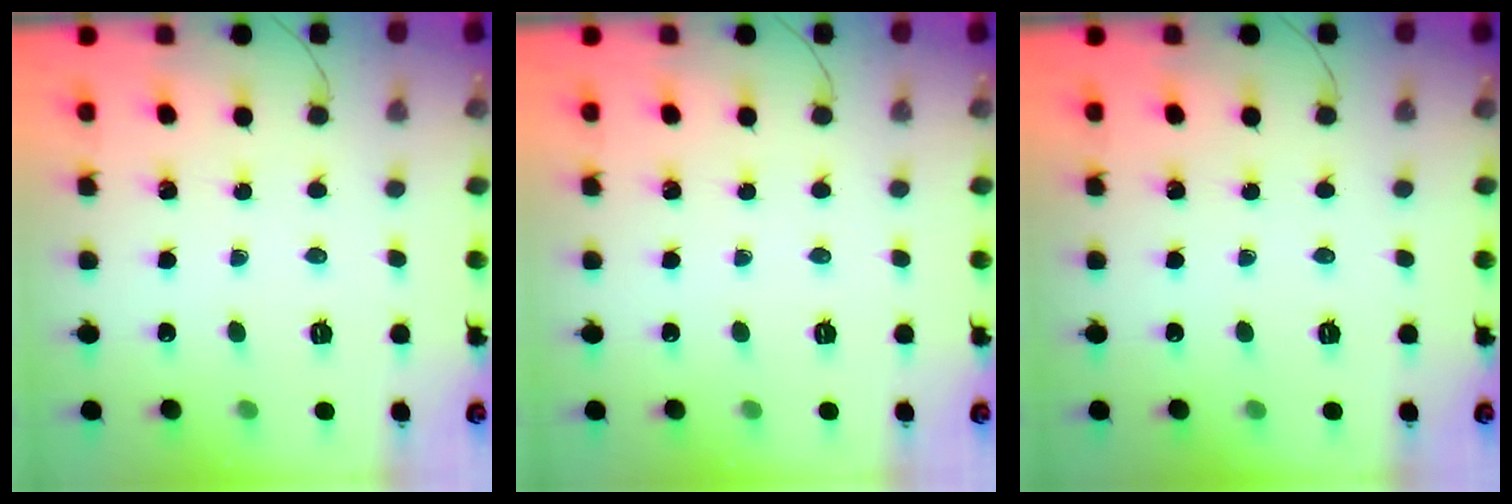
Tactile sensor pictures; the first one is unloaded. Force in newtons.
{"total": 0.0}
{"total": 0.0}